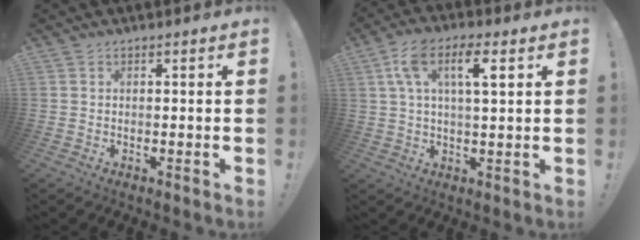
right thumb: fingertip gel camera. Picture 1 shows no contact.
{"total": 9.8, "force": [3.4, 3.5, 8.5], "torque": [-0.137, 0.001, 0.056]}